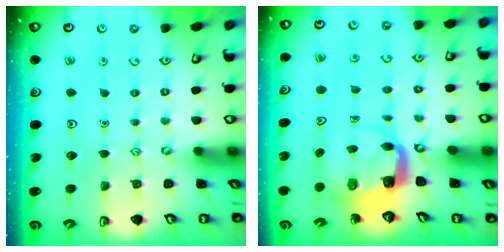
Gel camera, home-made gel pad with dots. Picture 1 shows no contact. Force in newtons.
{"total": 4.0, "press": 3.9, "slide": 0.4}